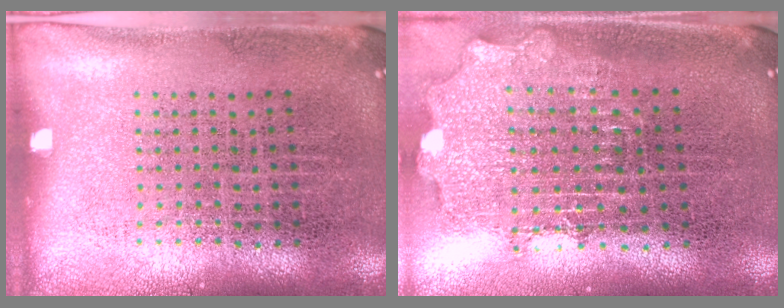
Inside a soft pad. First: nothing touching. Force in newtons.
{"total": 2.0, "press": 1.6, "slide": 1.2}